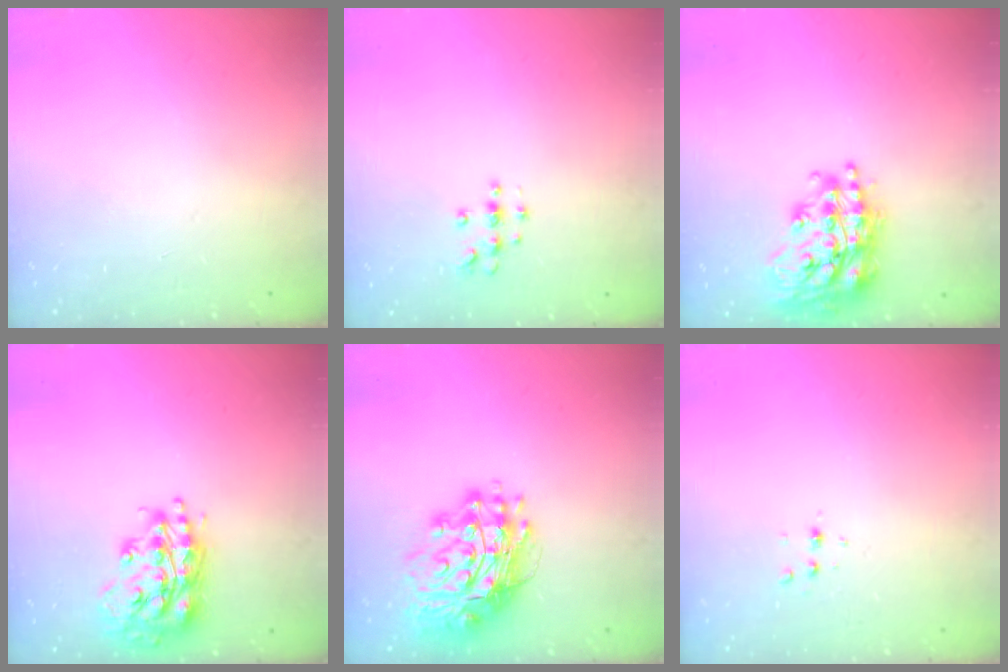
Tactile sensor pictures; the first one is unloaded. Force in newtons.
{"total": 4.2, "press": 4.2, "slide": 0.5}
{"total": 20.7, "press": 20.6, "slide": 1.6}
{"total": 17.4, "press": 17.4, "slide": 1.1}
{"total": 16.0, "press": 15.9, "slide": 2.1}
{"total": 3.8, "press": 3.7, "slide": 1.1}